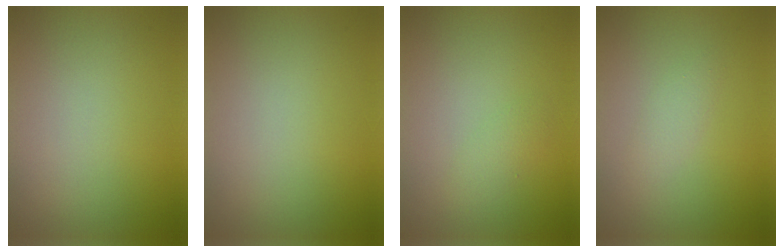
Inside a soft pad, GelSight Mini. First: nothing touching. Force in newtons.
{"total": 0.0}
{"total": 1.1, "press": 1.1, "slide": 0.0}
{"total": 1.3, "press": 1.2, "slide": 0.1}